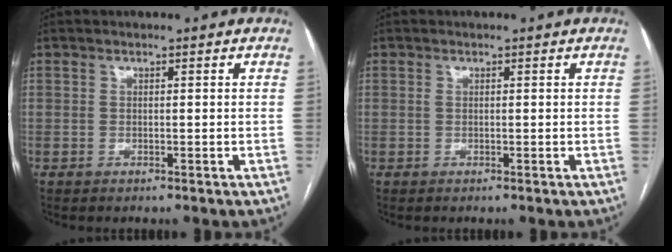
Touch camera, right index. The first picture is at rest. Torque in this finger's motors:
{"motor_torque": [0.09, 0.13, 0.06, 0.01]}